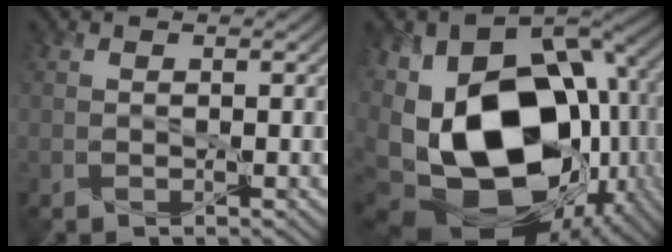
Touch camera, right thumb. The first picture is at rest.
{"total": 22.5, "force": [-4.3, 14.4, 16.8], "torque": [-0.360, -0.034, -0.051]}